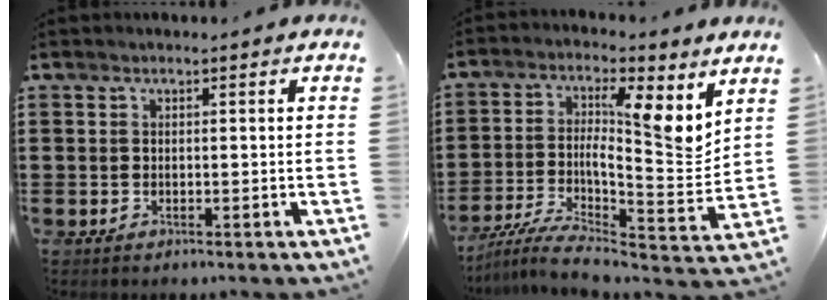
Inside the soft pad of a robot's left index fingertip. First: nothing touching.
{"total": 9.6, "force": [4.4, 2.3, 8.2], "torque": [-0.140, -0.045, 0.068]}